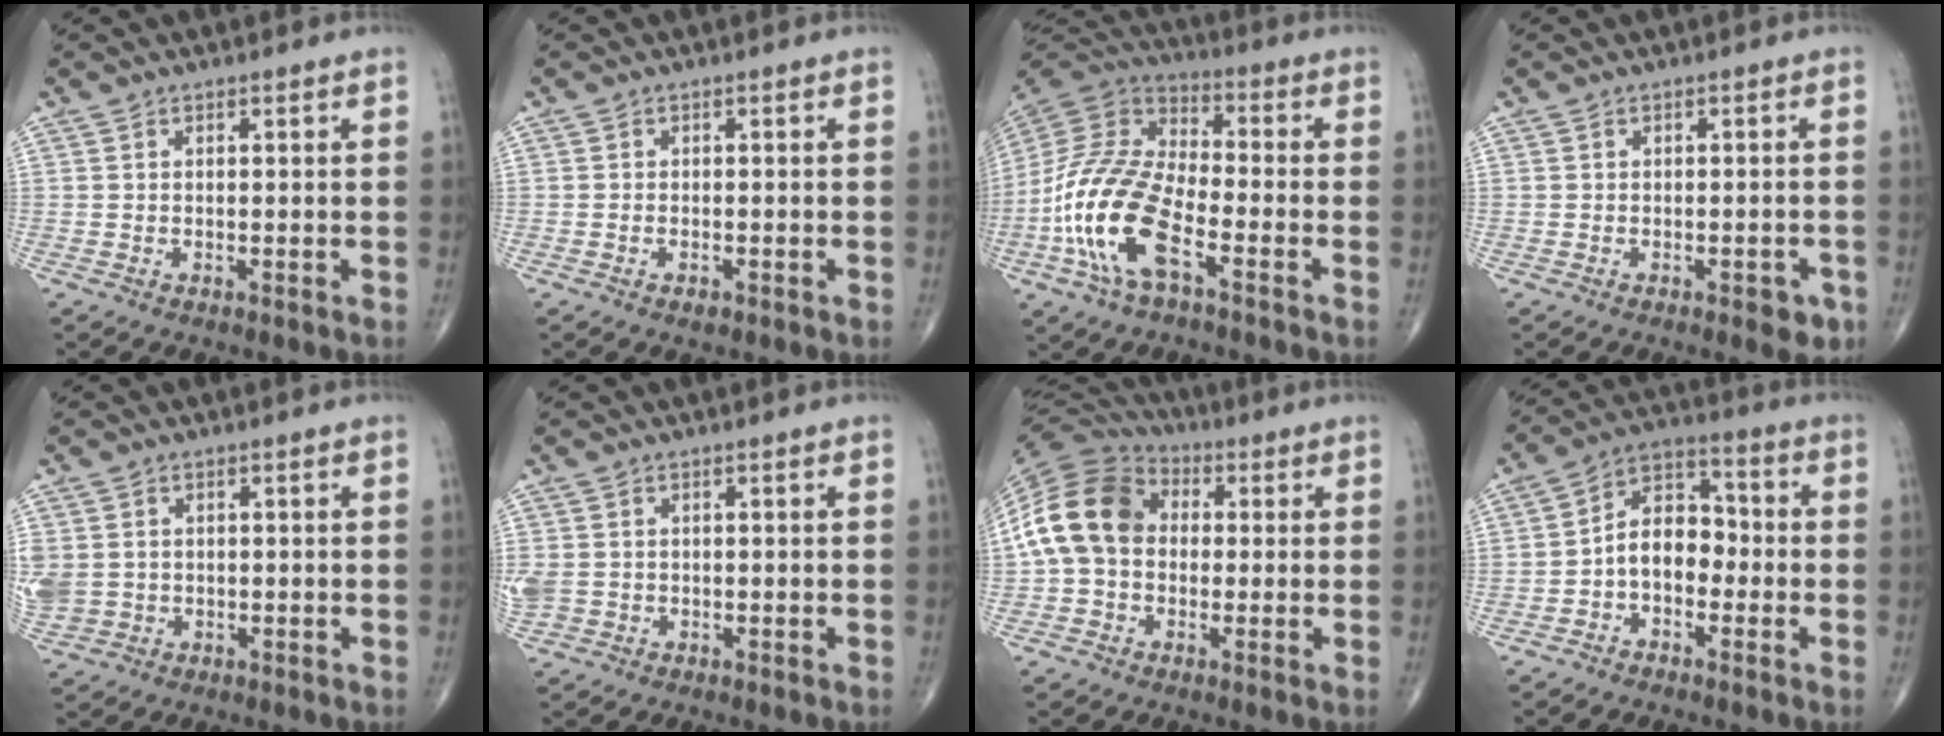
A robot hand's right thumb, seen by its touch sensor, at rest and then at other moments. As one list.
[{"total": 1.2, "force": [-0.7, 0.7, 0.8], "torque": [-0.015, 0.003, -0.009]}, {"total": 18.3, "force": [-6.9, 8.0, 14.9], "torque": [-0.316, 0.032, -0.135]}, {"total": 3.4, "force": [-1.7, 1.6, 2.5], "torque": [-0.018, 0.008, -0.017]}, {"total": 8.5, "force": [0.0, 7.5, 4.1], "torque": [-0.125, 0.006, 0.018]}, {"total": 4.4, "force": [-0.2, 3.7, 2.3], "torque": [-0.068, 0.006, 0.004]}, {"total": 14.5, "force": [0.6, 11.1, 9.2], "torque": [-0.173, 0.037, -0.001]}, {"total": 9.0, "force": [-2.0, 6.2, 6.2], "torque": [-0.077, 0.038, -0.051]}]